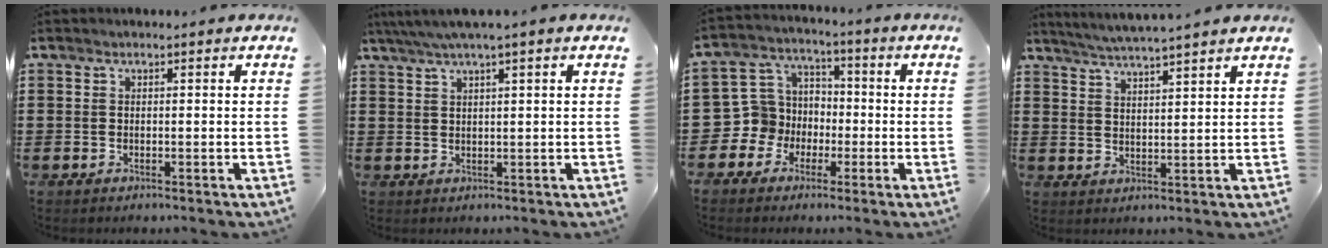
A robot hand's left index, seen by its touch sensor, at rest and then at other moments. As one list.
[{"total": 2.3, "force": [1.4, -0.2, 1.8], "torque": [-0.038, 0.001, 0.024]}, {"total": 7.3, "force": [-1.7, 7.1, 0.9], "torque": [-0.072, 0.000, -0.038]}, {"total": 4.1, "force": [3.9, -0.9, 0.9], "torque": [-0.031, -0.020, 0.069]}]